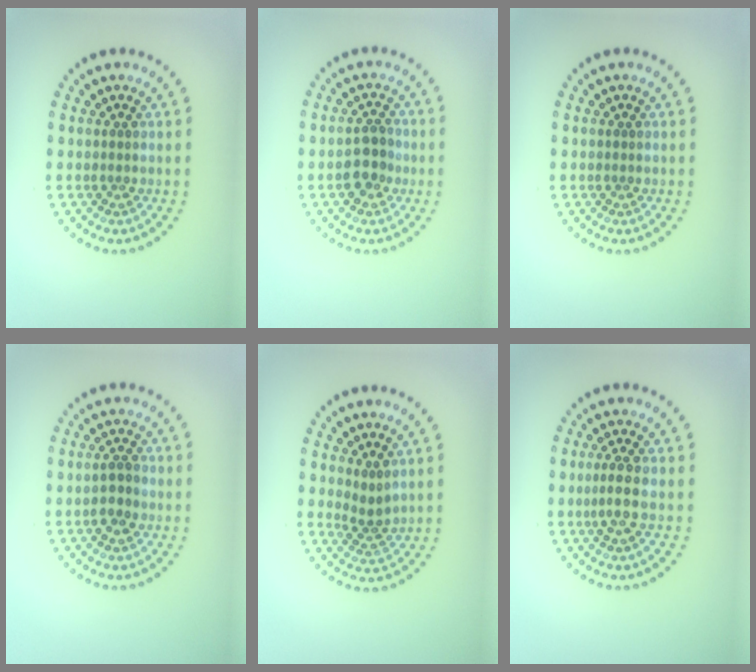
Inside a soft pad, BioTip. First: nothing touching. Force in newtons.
{"total": 2.7, "press": 2.6, "slide": 0.7}
{"total": 0.0}
{"total": 1.9, "press": 1.9, "slide": 0.4}
{"total": 1.9, "press": 1.3, "slide": 1.4}
{"total": 1.7, "press": 1.4, "slide": 1.0}